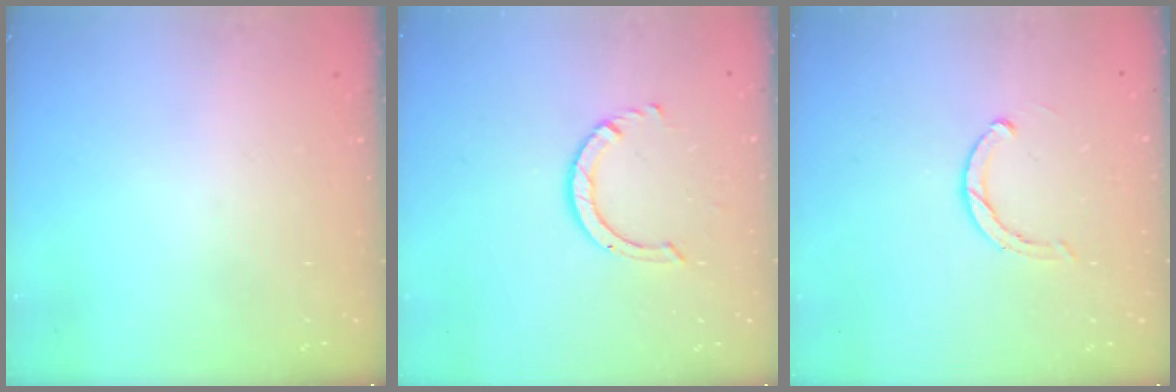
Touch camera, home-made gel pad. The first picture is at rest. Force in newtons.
{"total": 3.3, "press": 3.2, "slide": 0.4}
{"total": 2.8, "press": 2.7, "slide": 0.3}